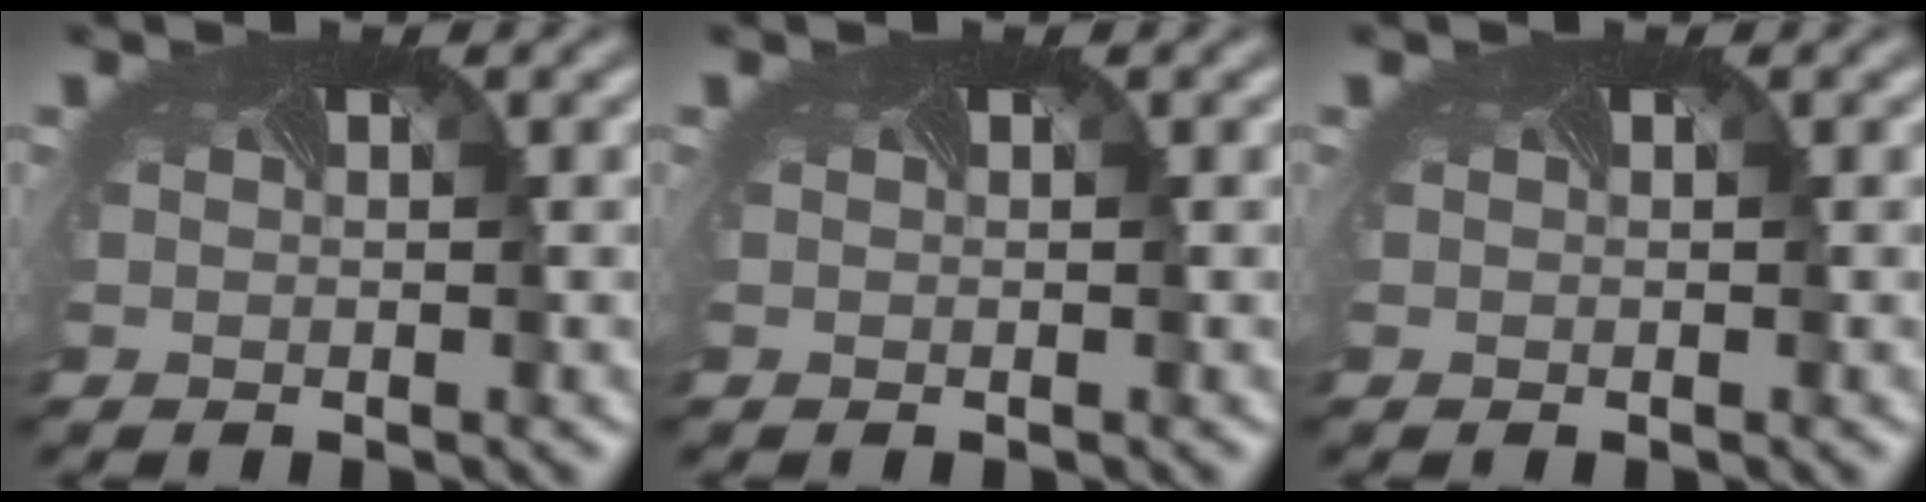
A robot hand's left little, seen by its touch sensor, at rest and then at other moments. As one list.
[{"total": 0.0}, {"total": 0.0}]